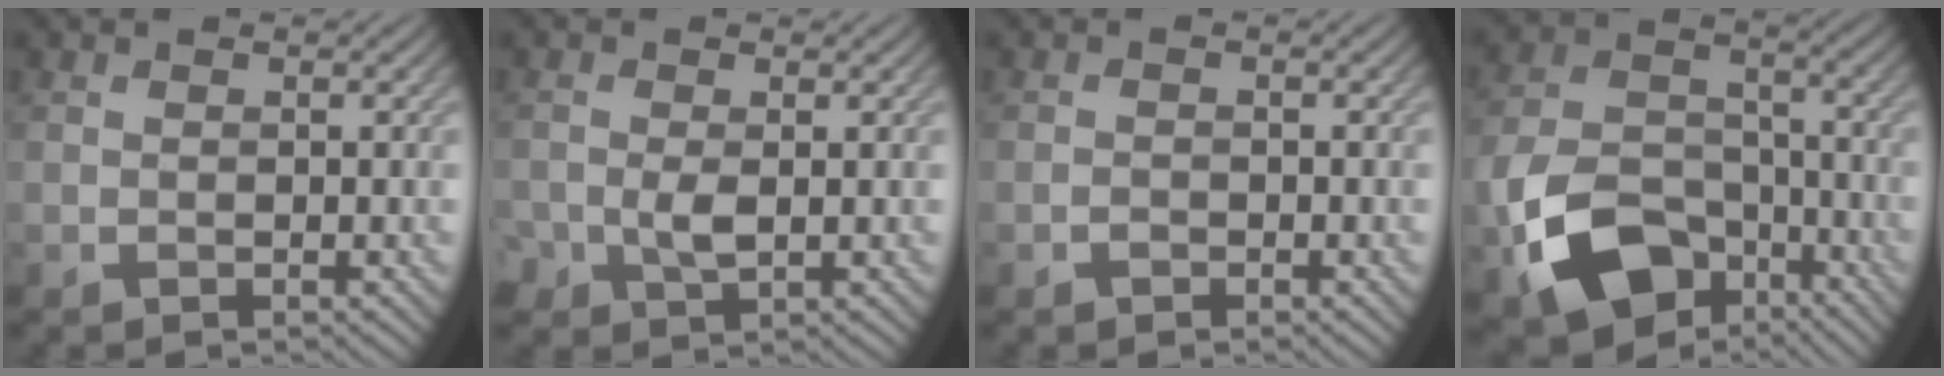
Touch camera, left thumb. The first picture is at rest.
{"total": 3.1, "force": [-0.5, 1.9, 2.4], "torque": [-0.059, -0.012, -0.008]}
{"total": 0.9, "force": [-0.7, 0.5, 0.3], "torque": [-0.008, -0.002, -0.013]}
{"total": 12.8, "force": [-6.4, 8.3, 7.3], "torque": [-0.176, -0.030, -0.123]}